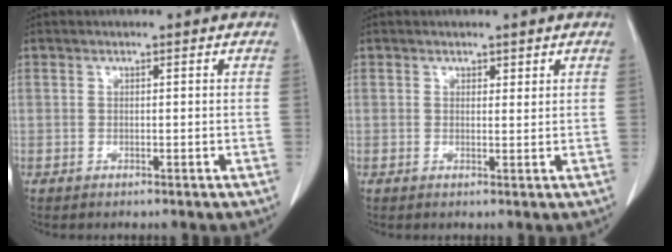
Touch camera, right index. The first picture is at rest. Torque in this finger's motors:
{"motor_torque": [-0.11, 0.60, 0.03, -0.01]}